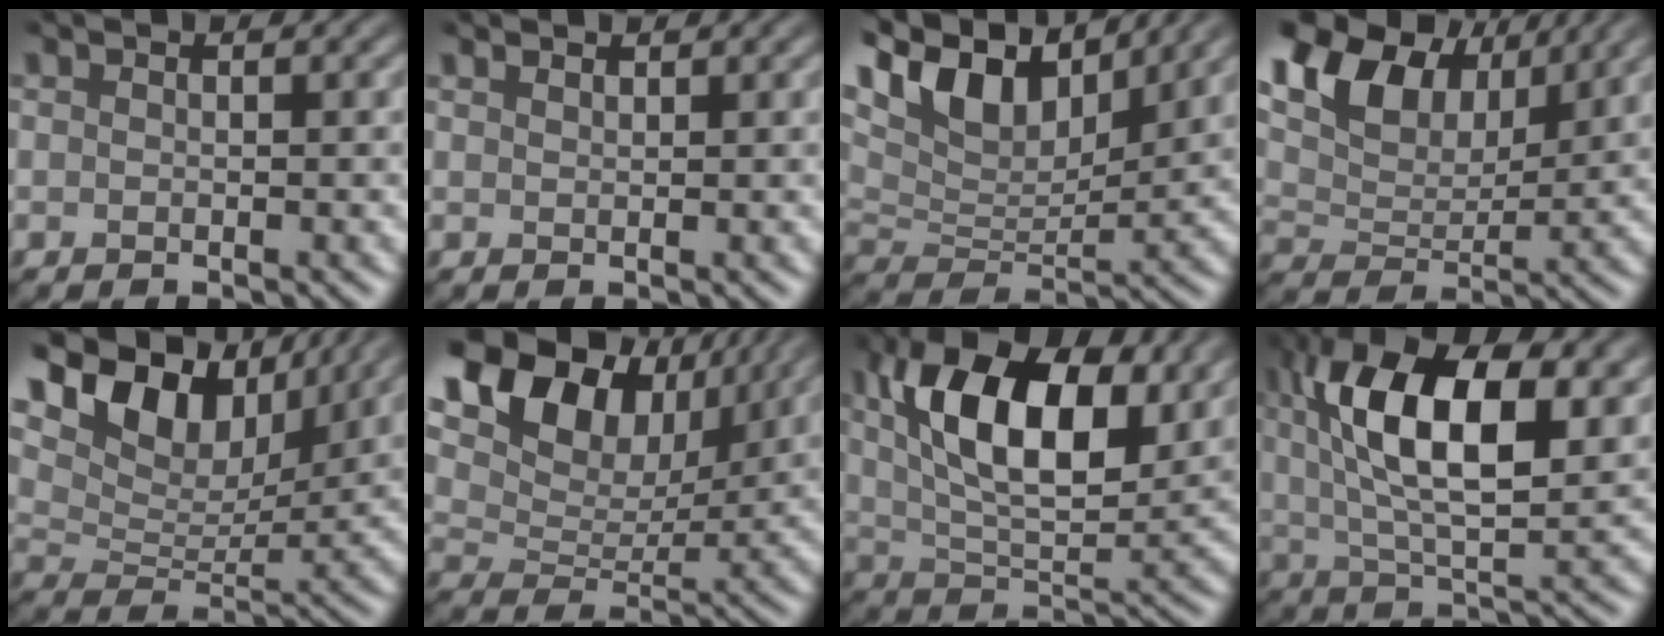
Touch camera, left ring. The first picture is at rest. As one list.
[{"total": 0.9, "force": [0.9, 0.2, 0.1], "torque": [-0.003, -0.001, 0.017]}, {"total": 10.8, "force": [6.8, 4.8, 6.9], "torque": [-0.137, 0.020, 0.117]}, {"total": 10.8, "force": [6.4, 6.0, 6.4], "torque": [-0.129, 0.029, 0.095]}, {"total": 11.8, "force": [7.0, 6.6, 6.9], "torque": [-0.127, 0.018, 0.108]}, {"total": 14.4, "force": [8.2, 8.8, 8.0], "torque": [-0.169, 0.045, 0.124]}, {"total": 12.3, "force": [4.7, 6.3, 9.5], "torque": [-0.153, 0.009, 0.079]}, {"total": 13.2, "force": [4.0, 6.0, 11.1], "torque": [-0.191, 0.008, 0.066]}]